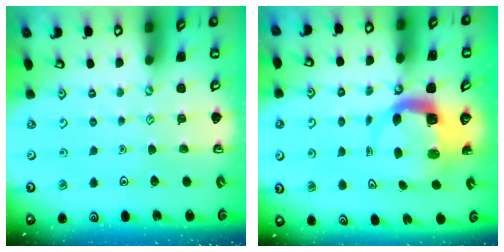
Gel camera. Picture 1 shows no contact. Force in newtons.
{"total": 4.0, "press": 4.0, "slide": 0.3}